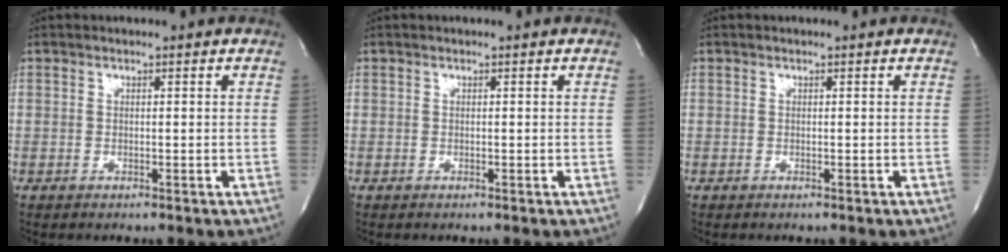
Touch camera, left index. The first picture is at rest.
{"total": 0.0}
{"total": 0.0}